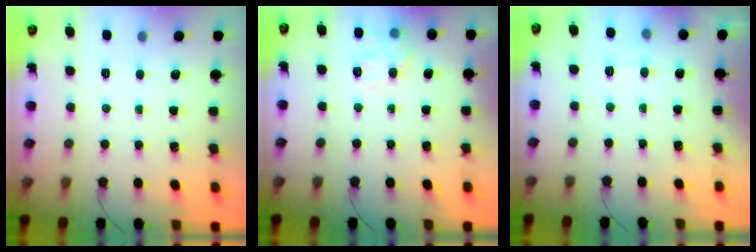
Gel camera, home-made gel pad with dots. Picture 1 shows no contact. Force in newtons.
{"total": 9.3, "press": 9.3, "slide": 0.1}
{"total": 2.8, "press": 2.5, "slide": 1.3}